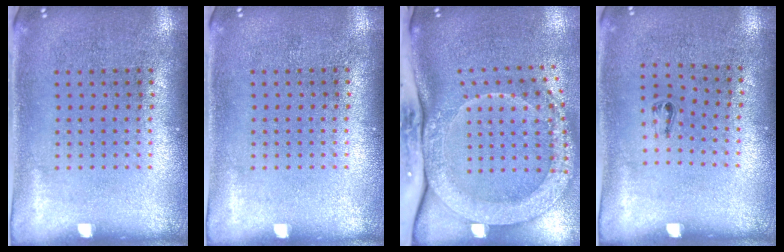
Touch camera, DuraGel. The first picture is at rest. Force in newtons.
{"total": 0.0}
{"total": 3.0, "press": 2.2, "slide": 2.0}
{"total": 0.5, "press": 0.3, "slide": 0.5}